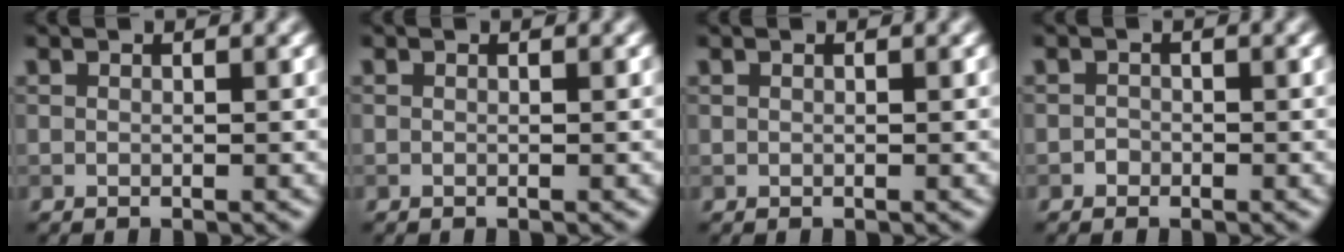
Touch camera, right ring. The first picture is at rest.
{"total": 0.0}
{"total": 0.0}
{"total": 0.8, "force": [-0.5, 0.6, 0.0], "torque": [0.006, -0.003, -0.010]}